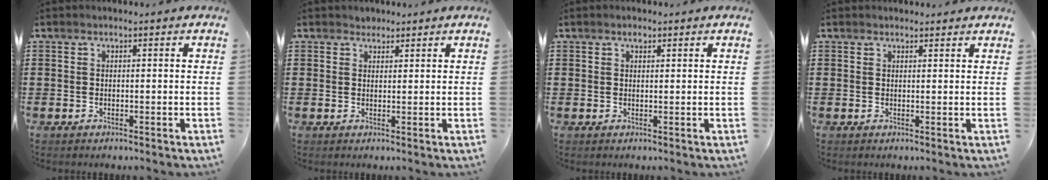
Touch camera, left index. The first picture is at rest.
{"total": 1.3, "force": [1.1, 0.6, -0.1], "torque": [0.000, 0.004, 0.022]}
{"total": 0.9, "force": [0.5, 0.5, 0.5], "torque": [-0.011, 0.002, 0.010]}
{"total": 1.0, "force": [0.9, 0.2, 0.1], "torque": [-0.005, 0.001, 0.018]}